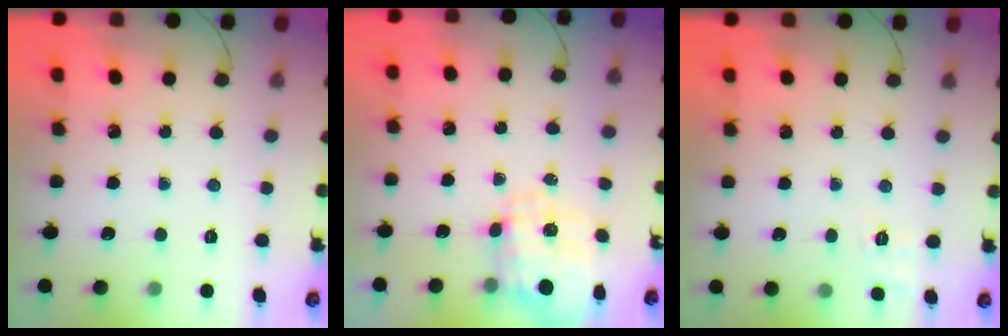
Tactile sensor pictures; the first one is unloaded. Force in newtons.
{"total": 3.3, "press": 3.2, "slide": 1.1}
{"total": 2.1, "press": 0.8, "slide": 2.0}